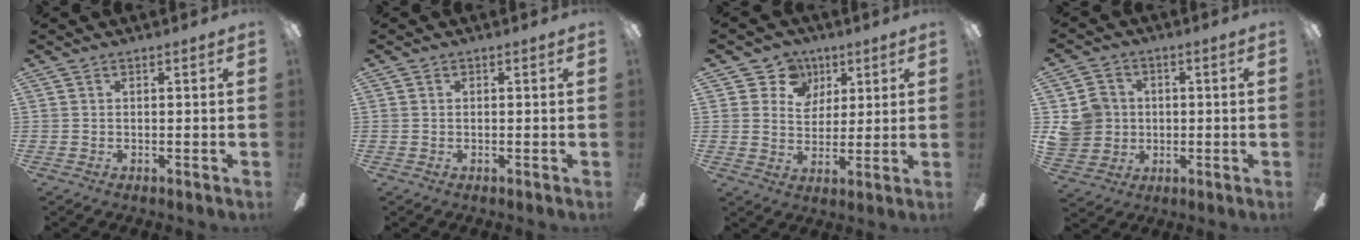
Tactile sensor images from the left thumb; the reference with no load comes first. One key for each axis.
{"total": 0.0}
{"total": 8.7, "fx": 4.6, "fy": 7.3, "fz": 1.6, "tx": -0.027, "ty": -0.020, "tz": 0.083}
{"total": 8.6, "fx": 0.3, "fy": 8.3, "fz": 2.4, "tx": -0.068, "ty": 0.014, "tz": 0.010}